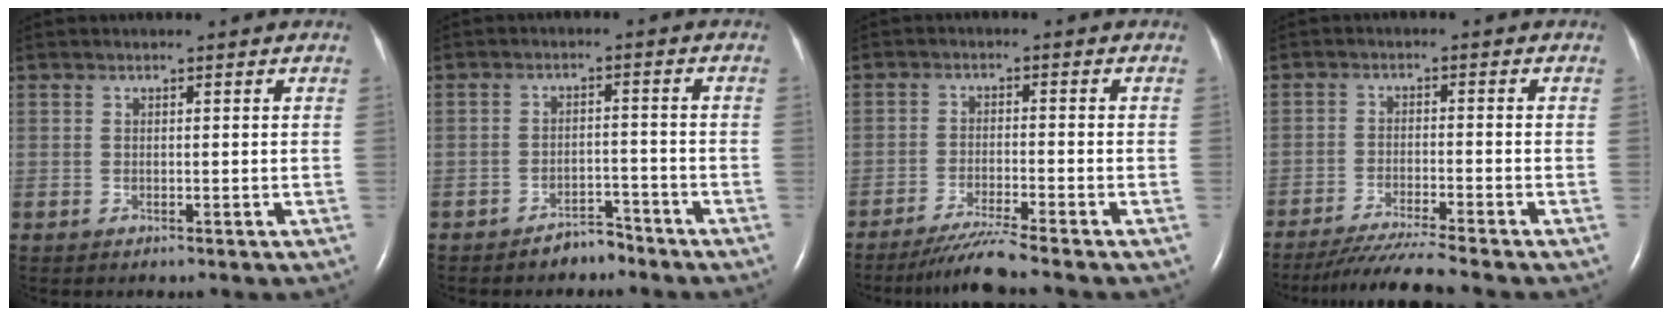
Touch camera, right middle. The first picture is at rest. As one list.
[{"total": 3.3, "force": [-2.9, 1.3, 0.8], "torque": [-0.014, 0.004, -0.047]}, {"total": 5.3, "force": [-4.5, -1.8, 2.1], "torque": [-0.045, -0.027, -0.087]}, {"total": 8.0, "force": [-7.1, -2.0, 3.2], "torque": [-0.048, -0.032, -0.122]}]